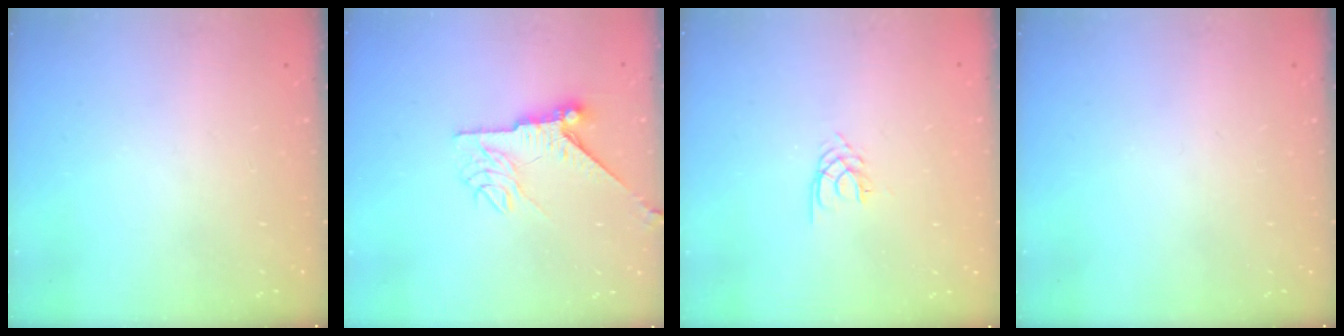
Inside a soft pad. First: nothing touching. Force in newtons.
{"total": 8.1, "press": 8.1, "slide": 0.5}
{"total": 1.9, "press": 1.9, "slide": 0.2}
{"total": 0.0}